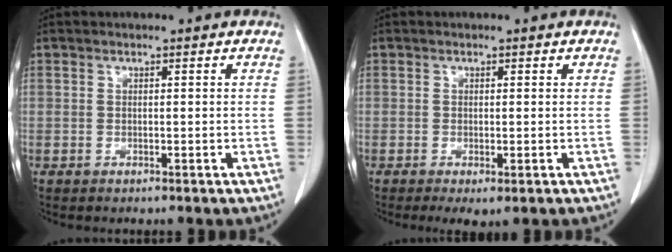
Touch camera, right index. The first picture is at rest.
{"total": 2.8, "force": [-1.2, 0.8, 2.4], "torque": [-0.037, -0.007, -0.012]}